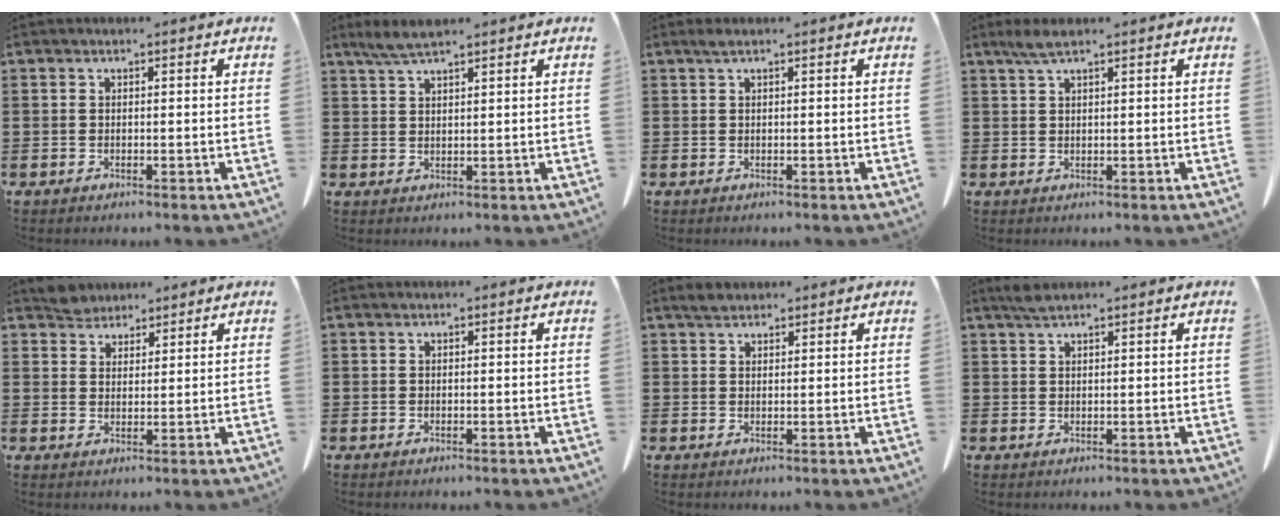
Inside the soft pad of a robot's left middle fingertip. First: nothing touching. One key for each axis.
{"total": 3.3, "fx": 2.4, "fy": 0.5, "fz": 2.2, "tx": -0.047, "ty": 0.003, "tz": 0.044}
{"total": 0.8, "fx": 0.4, "fy": 0.1, "fz": 0.7, "tx": -0.014, "ty": 0.002, "tz": 0.006}
{"total": 2.4, "fx": 1.6, "fy": 0.4, "fz": 1.8, "tx": -0.037, "ty": 0.004, "tz": 0.028}
{"total": 3.3, "fx": 3.1, "fy": 1.1, "fz": 0.0, "tx": -0.011, "ty": 0.004, "tz": 0.060}
{"total": 0.0}
{"total": 1.9, "fx": 1.7, "fy": 0.7, "fz": 0.4, "tx": -0.013, "ty": 0.006, "tz": 0.033}
{"total": 1.7, "fx": 1.4, "fy": 0.3, "fz": 1.0, "tx": -0.023, "ty": 0.003, "tz": 0.025}